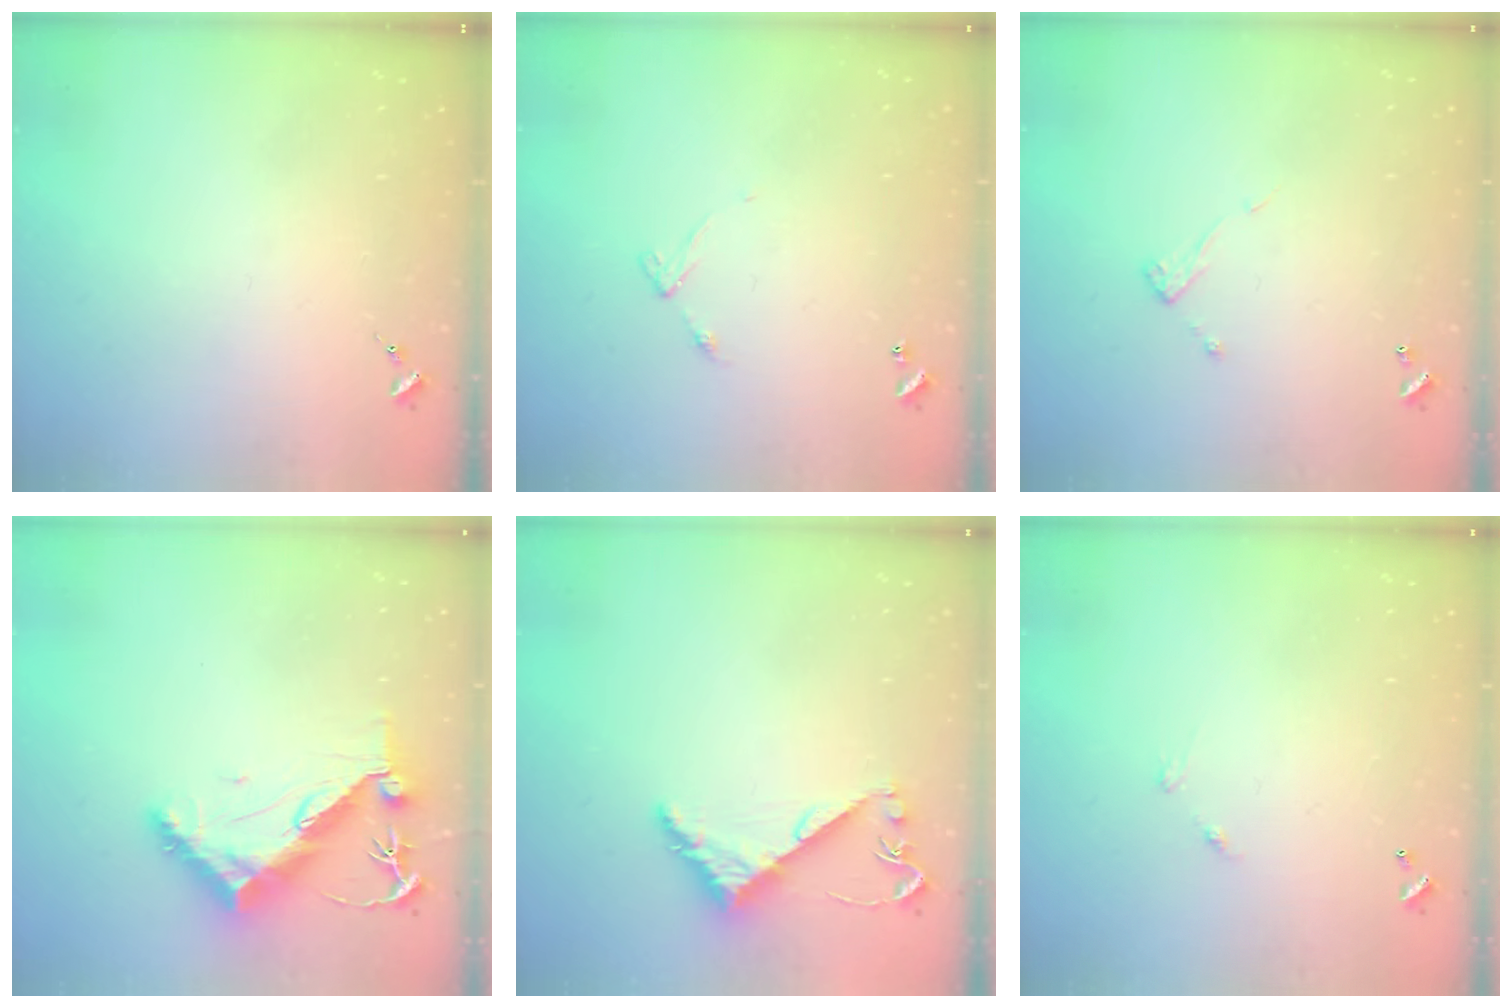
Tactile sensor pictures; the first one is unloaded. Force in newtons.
{"total": 5.9, "press": 5.9, "slide": 0.6}
{"total": 5.3, "press": 5.3, "slide": 0.4}
{"total": 11.0, "press": 10.9, "slide": 1.0}
{"total": 5.2, "press": 5.2, "slide": 0.4}
{"total": 4.9, "press": 4.9, "slide": 0.3}